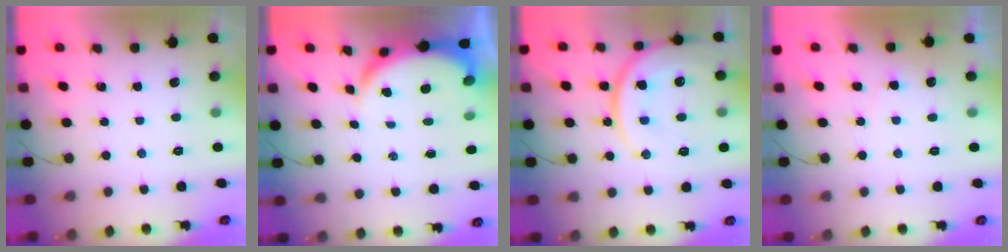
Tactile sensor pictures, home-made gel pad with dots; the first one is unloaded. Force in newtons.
{"total": 5.4, "press": 5.4, "slide": 0.4}
{"total": 18.3, "press": 17.9, "slide": 3.8}
{"total": 4.7, "press": 4.7, "slide": 0.4}